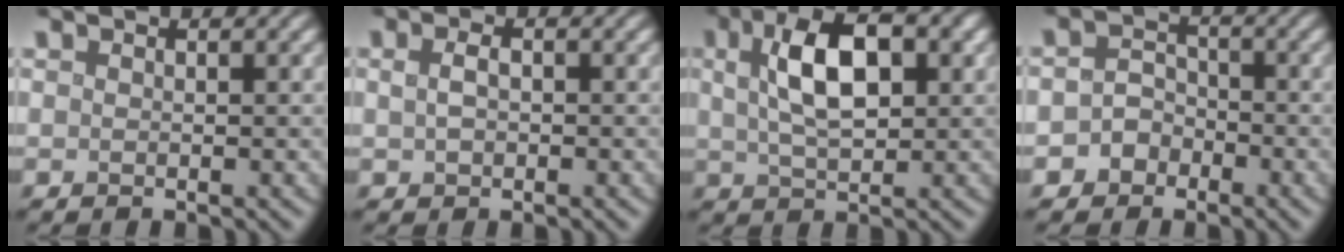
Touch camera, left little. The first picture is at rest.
{"total": 2.5, "force": [0.5, 1.8, 1.7], "torque": [-0.034, 0.009, 0.003]}
{"total": 7.1, "force": [1.8, 3.4, 5.9], "torque": [-0.107, 0.014, 0.030]}
{"total": 2.6, "force": [-1.6, 2.0, 0.5], "torque": [0.001, 0.008, -0.034]}